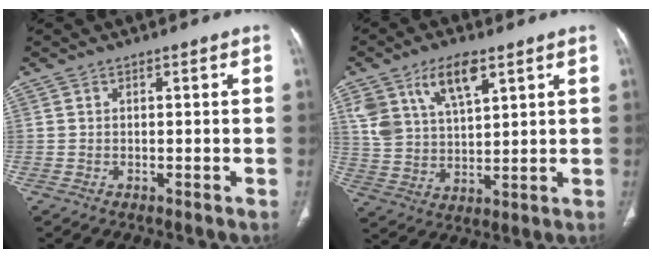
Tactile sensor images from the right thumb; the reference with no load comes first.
{"total": 11.2, "force": [6.1, 5.3, 7.8], "torque": [-0.136, -0.017, 0.126]}